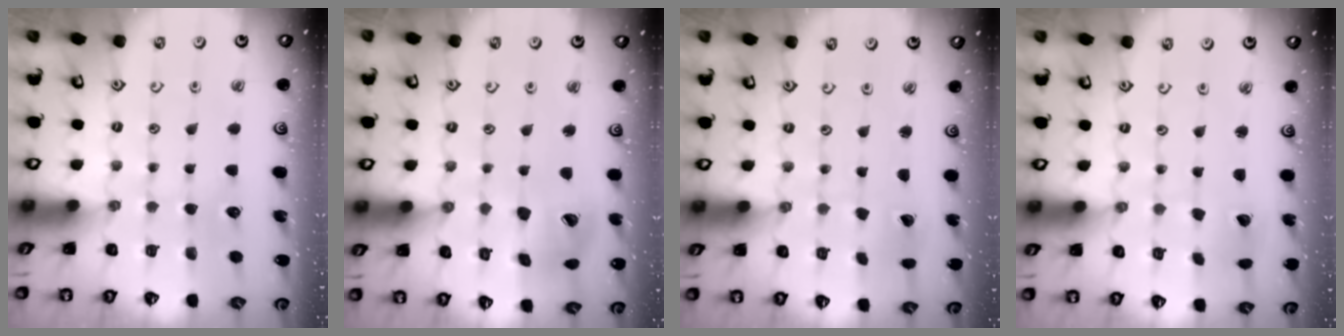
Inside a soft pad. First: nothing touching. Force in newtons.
{"total": 11.3, "press": 11.2, "slide": 1.6}
{"total": 1.5, "press": 1.5, "slide": 0.1}
{"total": 2.0, "press": 2.0, "slide": 0.2}